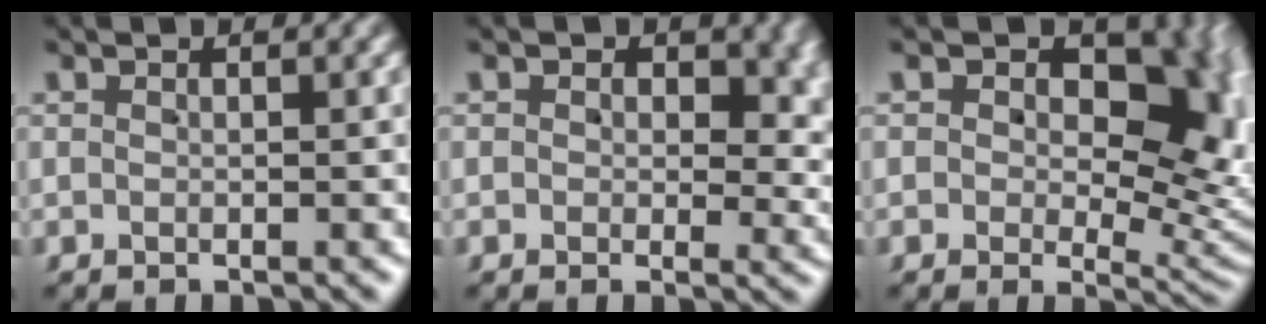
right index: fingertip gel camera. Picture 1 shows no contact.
{"total": 5.1, "force": [1.2, 3.2, 3.8], "torque": [-0.009, 0.008, 0.006]}
{"total": 8.8, "force": [1.1, 5.5, 6.8], "torque": [-0.053, -0.002, 0.011]}